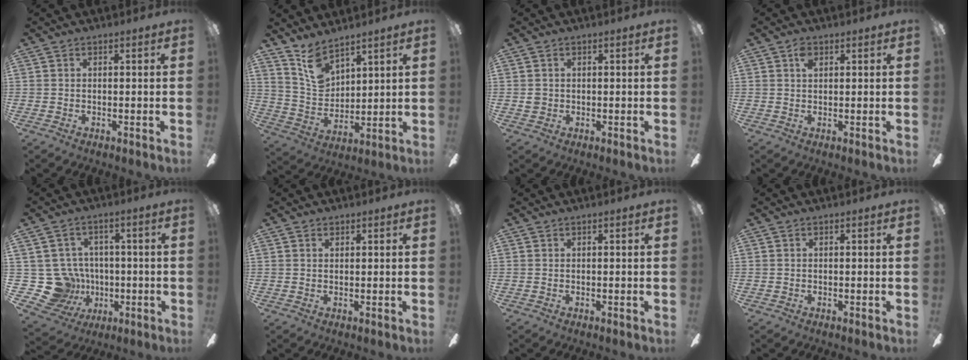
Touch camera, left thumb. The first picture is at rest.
{"total": 9.6, "force": [7.6, 4.6, 3.7], "torque": [-0.084, -0.037, 0.147]}
{"total": 1.8, "force": [0.0, 1.6, 0.7], "torque": [-0.014, 0.005, 0.000]}
{"total": 2.5, "force": [1.1, 1.5, 1.7], "torque": [-0.030, 0.000, 0.018]}
{"total": 12.9, "force": [-2.0, 12.0, 4.2], "torque": [-0.126, 0.008, -0.024]}
{"total": 1.0, "force": [0.6, 0.7, 0.5], "torque": [-0.010, 0.002, 0.011]}
{"total": 0.0}
{"total": 0.0}